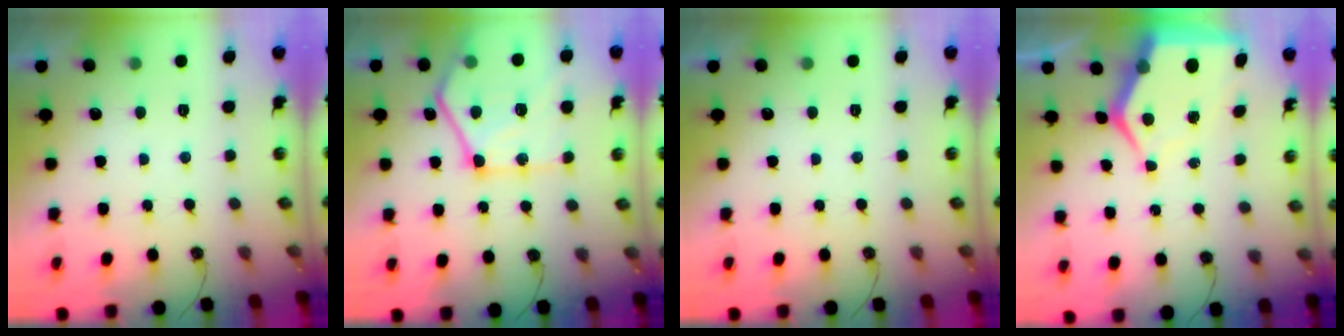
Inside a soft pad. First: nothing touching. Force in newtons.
{"total": 22.1, "press": 21.9, "slide": 2.3}
{"total": 0.0}
{"total": 11.4, "press": 11.3, "slide": 1.3}